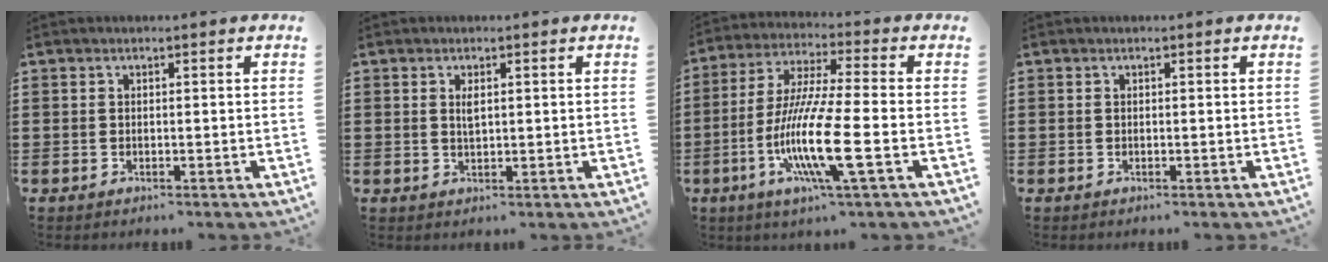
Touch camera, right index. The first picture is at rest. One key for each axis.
{"total": 1.7, "fx": 0.5, "fy": 0.6, "fz": 1.6, "tx": -0.033, "ty": 0.003, "tz": 0.007}
{"total": 13.4, "fx": -4.6, "fy": 1.3, "fz": 12.6, "tx": -0.279, "ty": -0.022, "tz": -0.099}
{"total": 0.0}